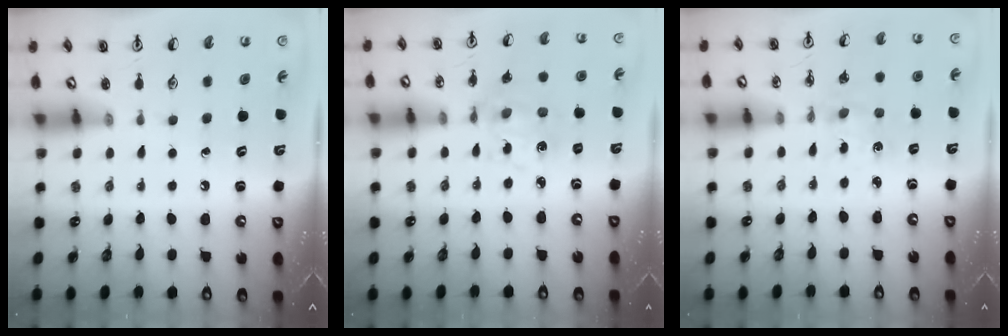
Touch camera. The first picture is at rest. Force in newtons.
{"total": 3.8, "press": 3.6, "slide": 1.2}
{"total": 1.2, "press": 1.2, "slide": 0.2}